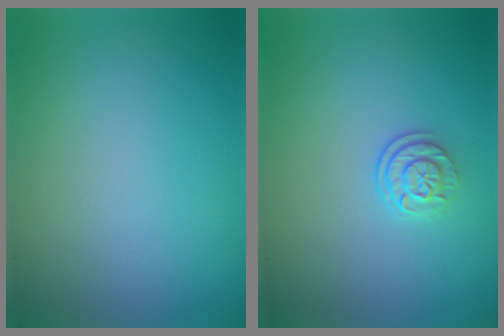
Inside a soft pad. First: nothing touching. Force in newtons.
{"total": 2.2, "press": 1.7, "slide": 1.4}